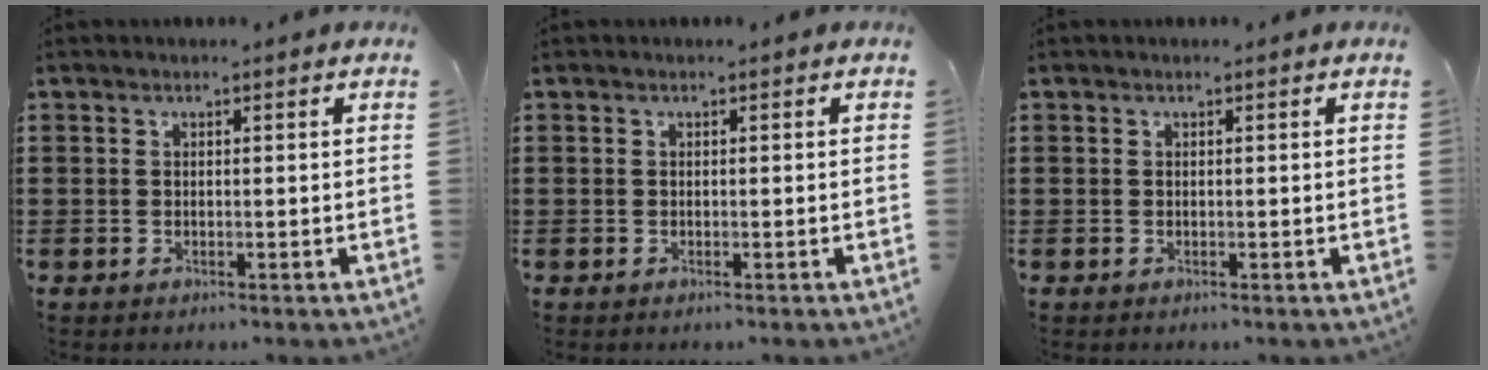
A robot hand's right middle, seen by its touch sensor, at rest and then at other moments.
{"total": 0.0}
{"total": 0.0}